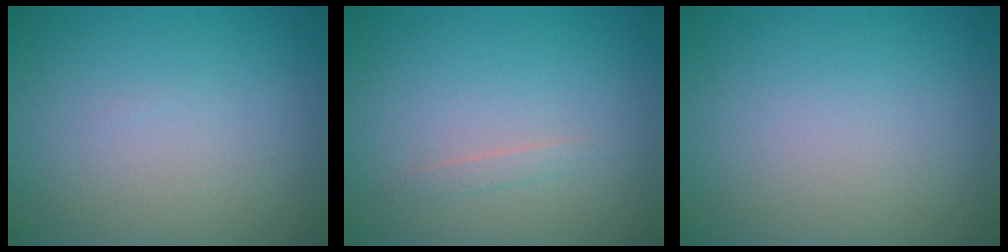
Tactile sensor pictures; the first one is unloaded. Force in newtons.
{"total": 0.7, "press": 0.7, "slide": 0.1}
{"total": 0.0}